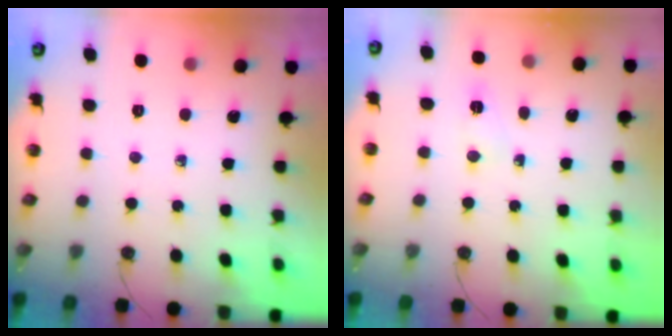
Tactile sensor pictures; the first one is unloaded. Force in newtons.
{"total": 2.7, "press": 2.5, "slide": 1.1}